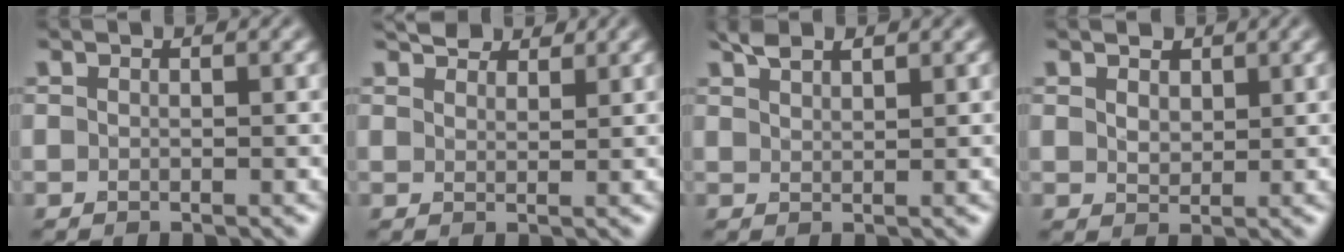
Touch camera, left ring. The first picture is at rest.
{"total": 2.7, "force": [2.4, 0.9, 0.8], "torque": [-0.013, 0.007, 0.039]}
{"total": 2.2, "force": [1.7, 0.5, 1.2], "torque": [-0.016, 0.005, 0.032]}
{"total": 2.0, "force": [1.2, 1.4, 0.9], "torque": [-0.023, 0.001, 0.016]}